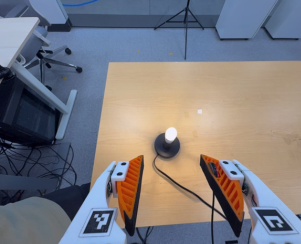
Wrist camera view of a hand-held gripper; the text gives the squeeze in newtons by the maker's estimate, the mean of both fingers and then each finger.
{"total": 0.0}